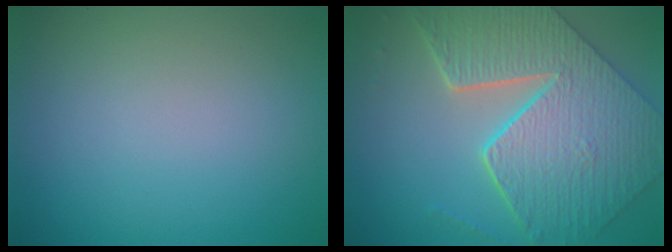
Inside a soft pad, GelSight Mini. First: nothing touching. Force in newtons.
{"total": 9.2, "press": 7.1, "slide": 5.8}